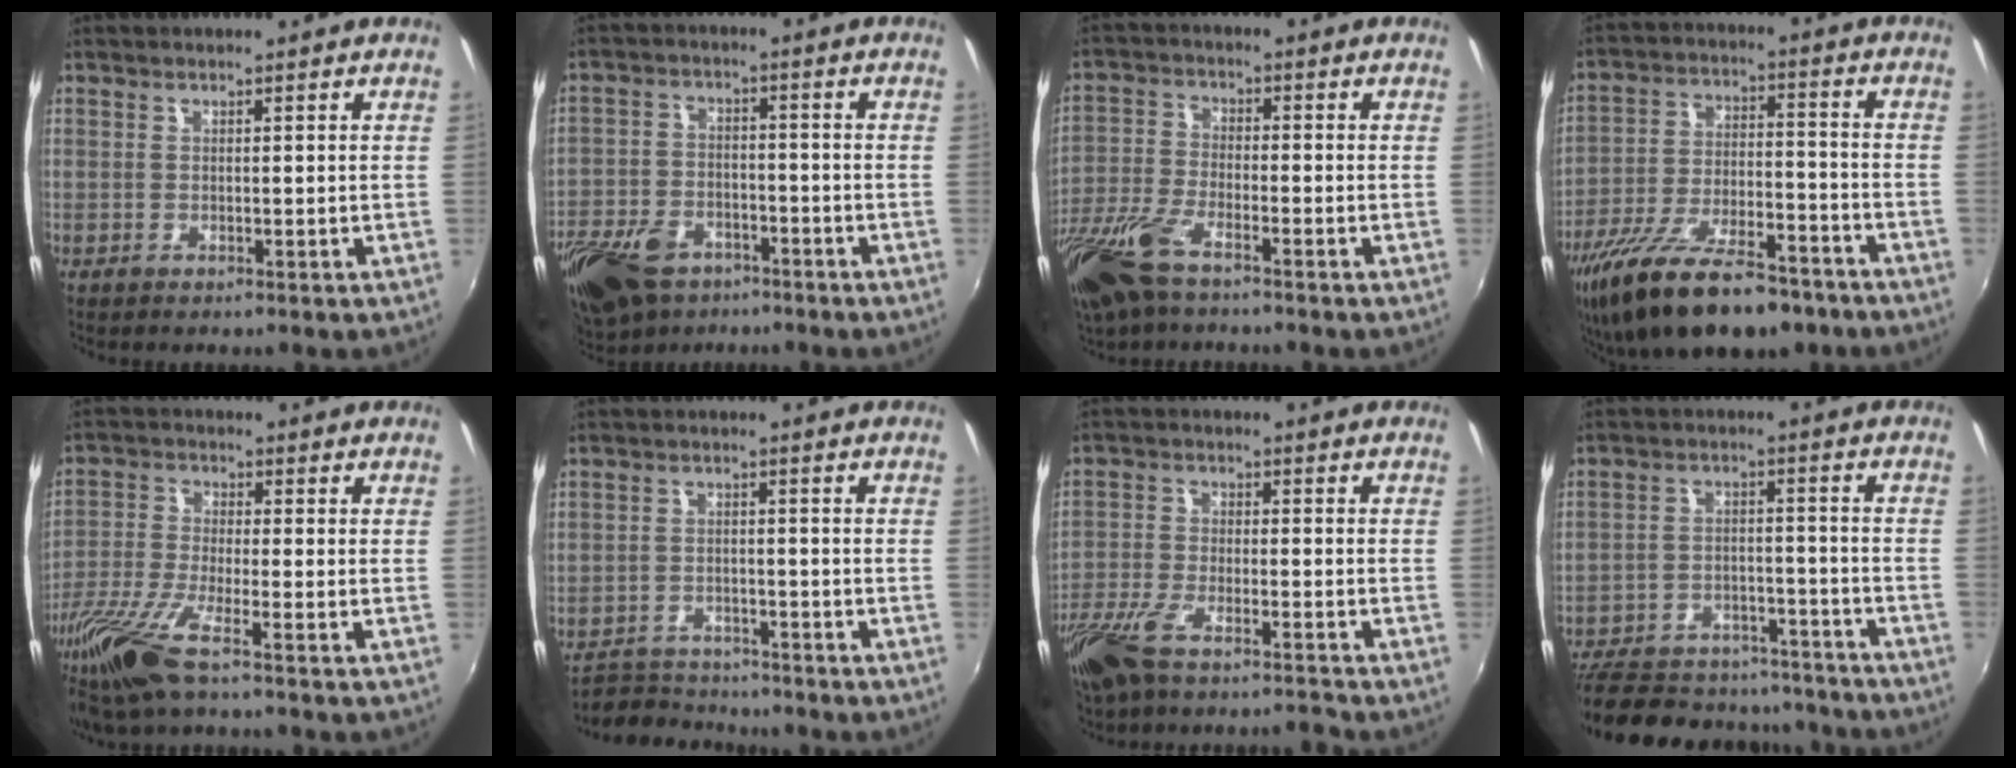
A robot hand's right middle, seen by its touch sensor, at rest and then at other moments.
{"total": 16.6, "force": [-10.2, 9.8, 8.6], "torque": [-0.212, -0.016, -0.179]}
{"total": 12.9, "force": [-8.9, 4.4, 8.3], "torque": [-0.194, -0.030, -0.184]}
{"total": 21.6, "force": [-15.5, 7.8, 12.8], "torque": [-0.247, -0.039, -0.247]}
{"total": 12.0, "force": [-8.7, 1.0, 8.2], "torque": [-0.185, -0.040, -0.168]}
{"total": 6.6, "force": [-6.1, 2.6, 0.5], "torque": [-0.030, 0.014, -0.100]}
{"total": 9.4, "force": [-8.2, 1.4, 4.5], "torque": [-0.115, -0.018, -0.160]}
{"total": 26.6, "force": [-22.3, 9.9, 10.5], "torque": [-0.227, 0.005, -0.293]}